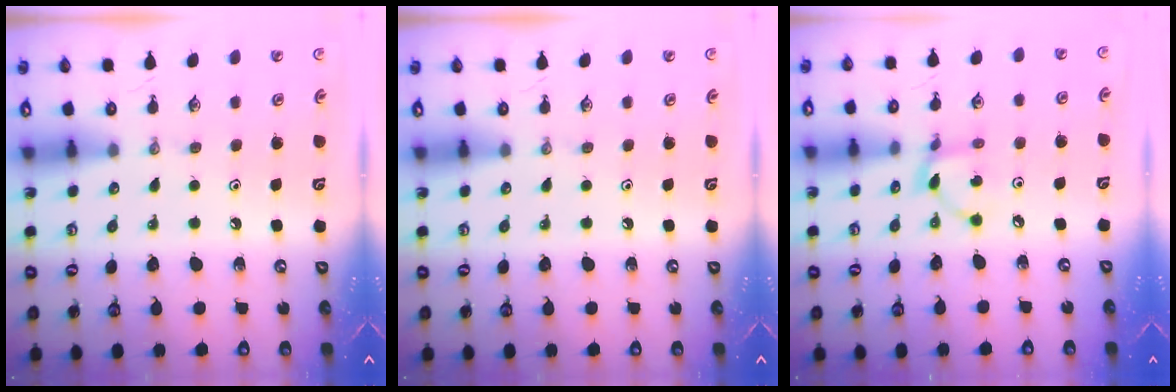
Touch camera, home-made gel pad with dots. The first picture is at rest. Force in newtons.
{"total": 0.0}
{"total": 4.9, "press": 4.9, "slide": 0.1}